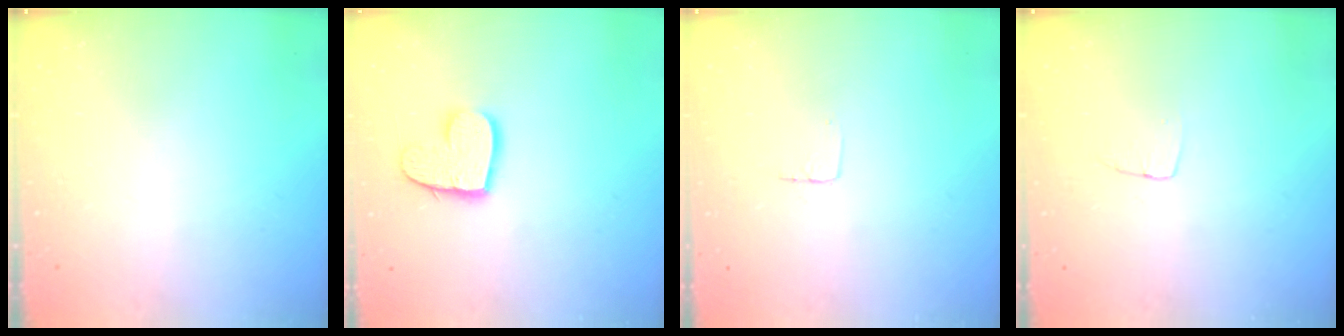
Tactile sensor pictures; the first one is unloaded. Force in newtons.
{"total": 12.6, "press": 12.5, "slide": 1.0}
{"total": 2.9, "press": 2.9, "slide": 0.2}
{"total": 4.5, "press": 4.4, "slide": 0.3}